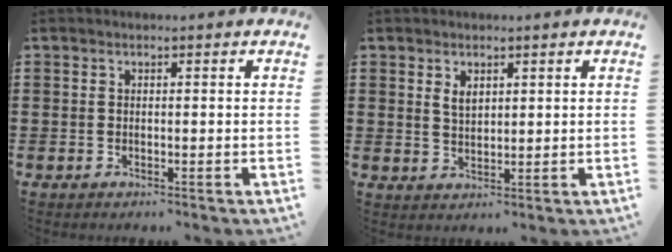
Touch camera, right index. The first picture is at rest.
{"total": 2.0, "force": [1.2, 1.1, 1.1], "torque": [-0.016, 0.000, 0.021]}